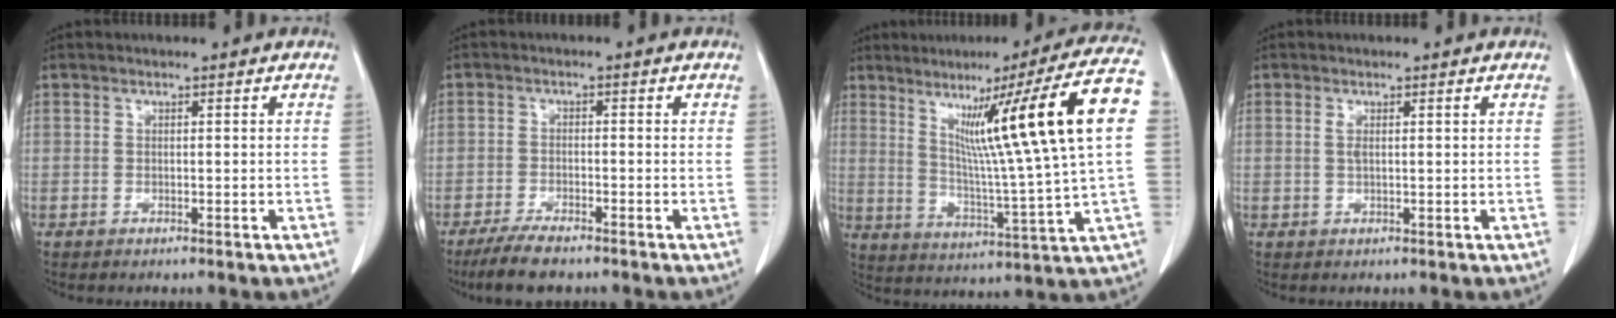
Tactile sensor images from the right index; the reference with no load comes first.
{"total": 5.1, "force": [-4.1, 1.3, 2.7], "torque": [-0.054, -0.008, -0.074]}
{"total": 21.4, "force": [5.9, -1.2, 20.6], "torque": [-0.288, 0.007, 0.079]}
{"total": 1.2, "force": [0.3, 0.1, 1.1], "torque": [-0.030, 0.004, 0.007]}